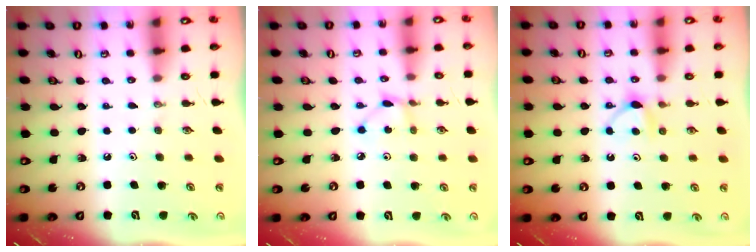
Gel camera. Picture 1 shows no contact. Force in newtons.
{"total": 3.3, "press": 3.3, "slide": 0.4}
{"total": 5.5, "press": 5.4, "slide": 0.7}